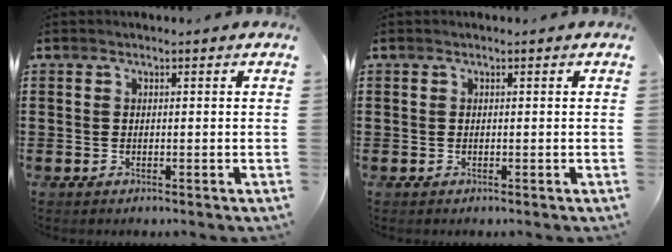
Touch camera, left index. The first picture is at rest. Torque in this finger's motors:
{"motor_torque": [0.00, -0.01, 0.00, 0.00]}